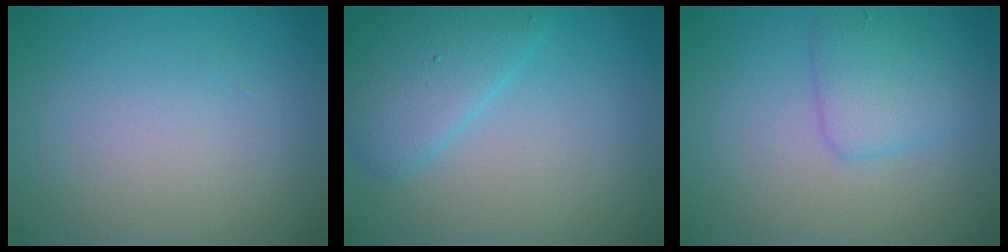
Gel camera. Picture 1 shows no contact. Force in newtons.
{"total": 3.7, "press": 3.7, "slide": 0.3}
{"total": 2.9, "press": 2.9, "slide": 0.1}